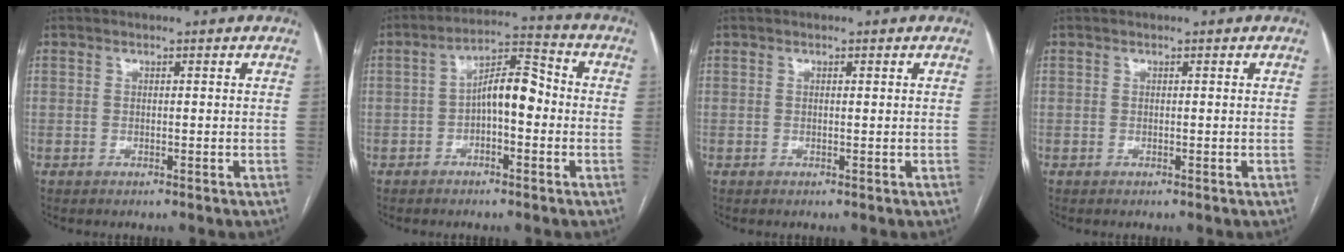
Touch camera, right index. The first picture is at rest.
{"total": 7.7, "force": [-1.0, 2.9, 7.0], "torque": [-0.123, 0.032, -0.019]}
{"total": 0.0}
{"total": 0.0}